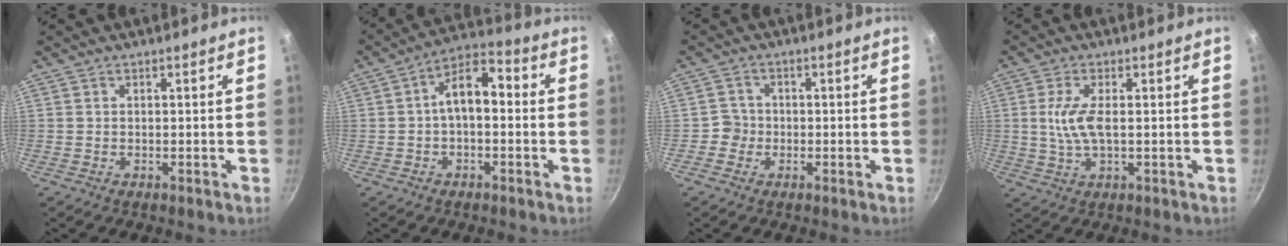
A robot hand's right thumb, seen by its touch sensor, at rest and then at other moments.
{"total": 9.1, "force": [0.1, 5.0, 7.6], "torque": [-0.111, 0.037, -0.010]}
{"total": 2.8, "force": [-0.9, 2.7, 0.3], "torque": [0.014, 0.011, -0.024]}
{"total": 6.2, "force": [0.5, 2.4, 5.7], "torque": [-0.134, -0.002, 0.012]}